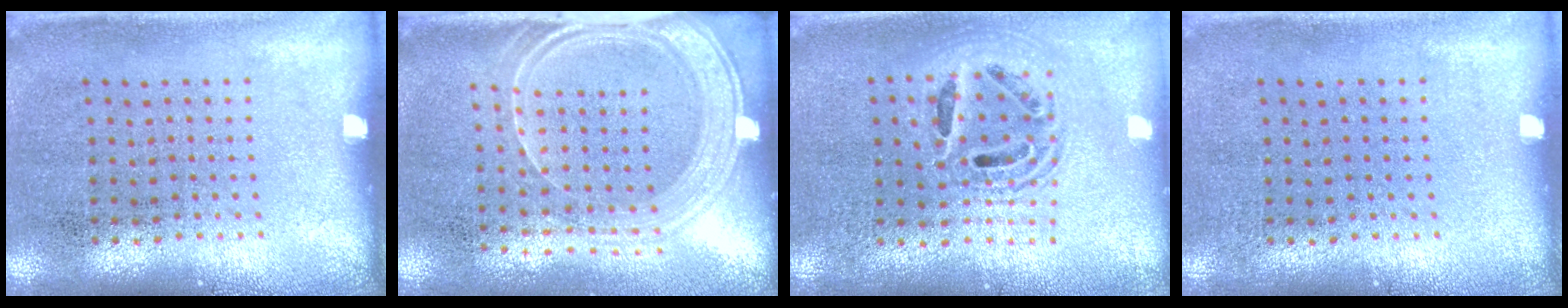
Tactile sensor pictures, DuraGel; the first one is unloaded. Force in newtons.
{"total": 1.8, "press": 1.5, "slide": 0.9}
{"total": 1.7, "press": 1.5, "slide": 1.0}
{"total": 0.0}